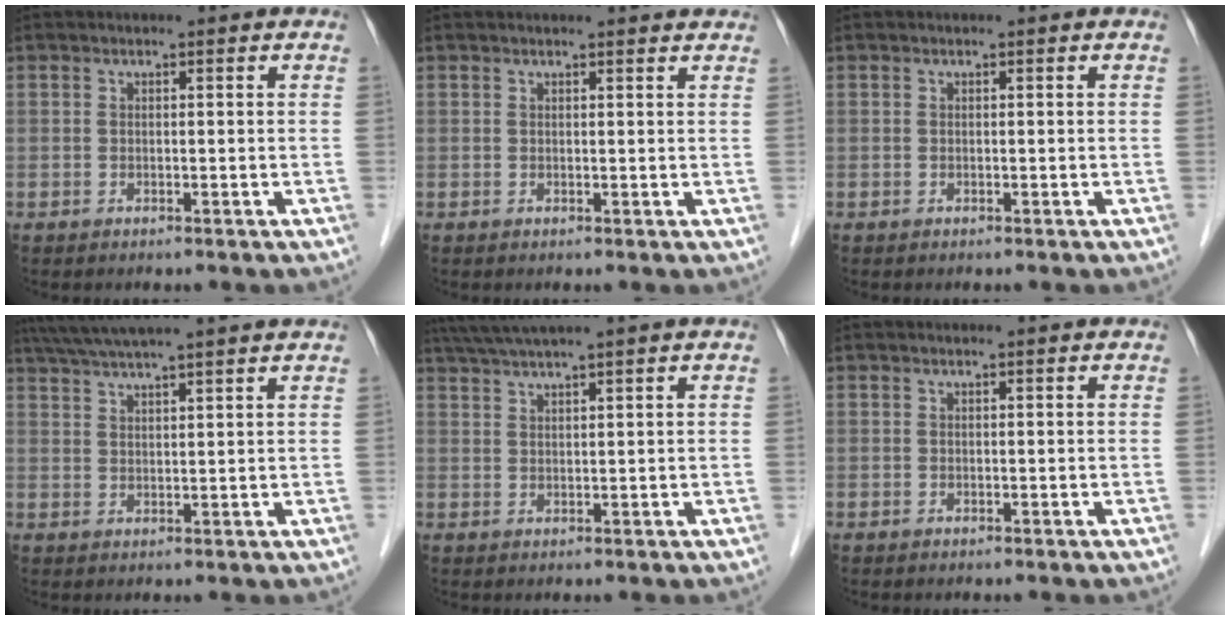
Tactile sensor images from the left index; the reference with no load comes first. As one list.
[{"total": 4.2, "force": [4.1, 0.3, 1.0], "torque": [-0.015, 0.007, 0.036]}, {"total": 0.0}, {"total": 13.3, "force": [11.7, -0.4, 6.4], "torque": [-0.117, 0.042, 0.166]}, {"total": 7.2, "force": [6.1, -1.2, 3.6], "torque": [-0.062, 0.031, 0.099]}, {"total": 1.3, "force": [1.3, 0.1, 0.4], "torque": [-0.012, 0.008, 0.014]}]